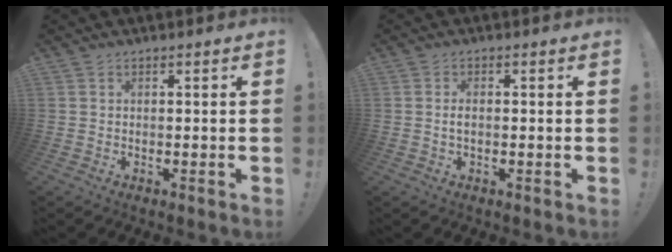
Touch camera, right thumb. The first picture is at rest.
{"total": 1.6, "force": [-0.3, 0.7, 1.4], "torque": [-0.033, 0.006, -0.004]}